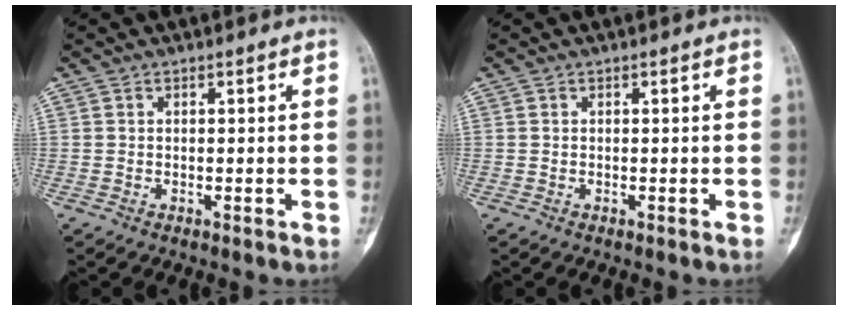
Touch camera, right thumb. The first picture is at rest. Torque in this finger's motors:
{"motor_torque": [0.03, 0.11, 0.15, 0.03, -0.03]}